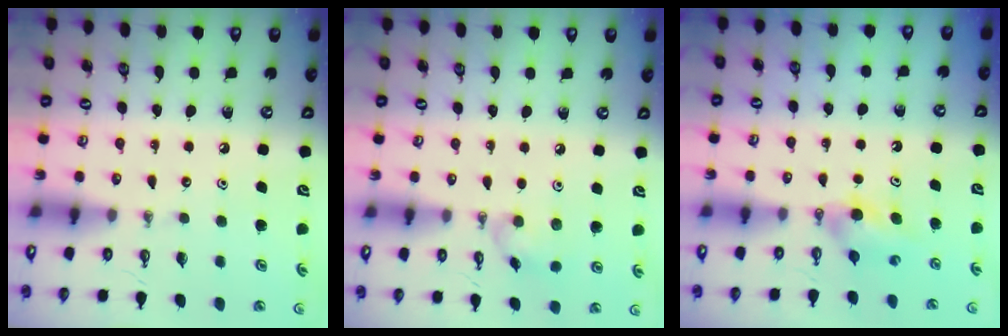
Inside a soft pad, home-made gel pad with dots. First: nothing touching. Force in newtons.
{"total": 6.8, "press": 6.8, "slide": 0.9}
{"total": 3.8, "press": 3.8, "slide": 0.6}